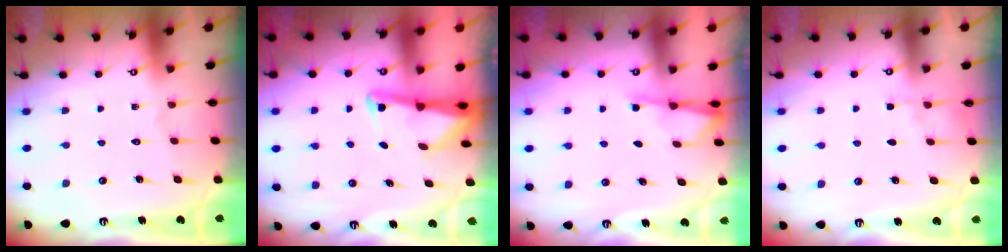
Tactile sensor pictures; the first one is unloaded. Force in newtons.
{"total": 3.0, "press": 3.0, "slide": 0.3}
{"total": 1.8, "press": 1.7, "slide": 0.4}
{"total": 2.1, "press": 2.1, "slide": 0.4}